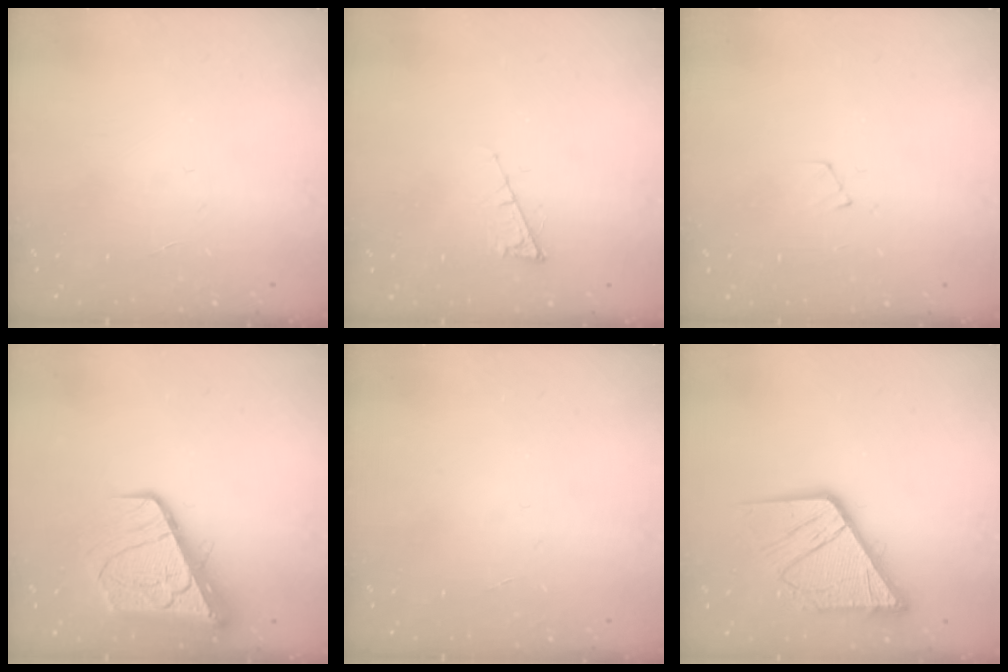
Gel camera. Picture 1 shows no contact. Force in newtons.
{"total": 5.5, "press": 5.4, "slide": 0.8}
{"total": 3.8, "press": 3.8, "slide": 0.3}
{"total": 11.4, "press": 11.3, "slide": 1.4}
{"total": 0.0}
{"total": 15.0, "press": 14.8, "slide": 1.9}